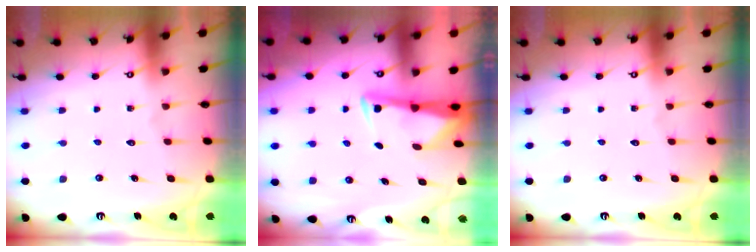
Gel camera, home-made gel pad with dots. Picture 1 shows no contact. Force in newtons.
{"total": 3.0, "press": 2.9, "slide": 0.4}
{"total": 0.0}